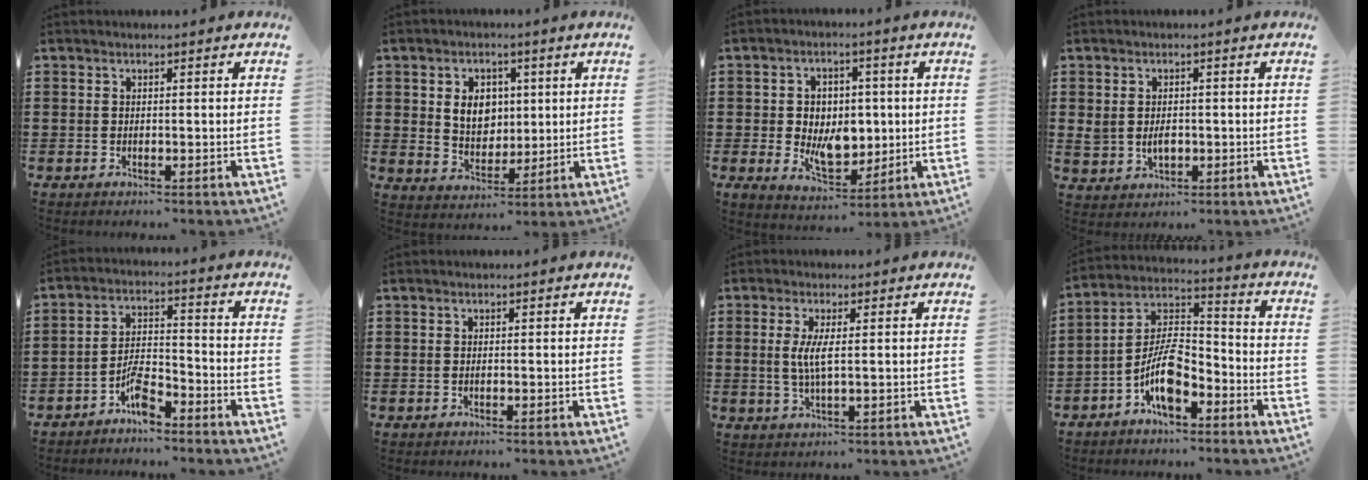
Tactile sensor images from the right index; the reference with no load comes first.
{"total": 6.0, "force": [1.2, 4.7, 3.5], "torque": [-0.069, 0.008, 0.016]}
{"total": 7.5, "force": [-0.1, 5.8, 4.7], "torque": [-0.088, 0.012, -0.002]}
{"total": 3.4, "force": [-0.1, 2.4, 2.3], "torque": [-0.049, 0.008, -0.003]}
{"total": 5.3, "force": [-4.1, 1.5, 2.9], "torque": [-0.064, 0.007, -0.081]}
{"total": 0.0}
{"total": 3.9, "force": [0.4, 0.6, 3.9], "torque": [-0.081, -0.005, 0.003]}
{"total": 9.2, "force": [-5.0, 3.8, 6.7], "torque": [-0.152, 0.002, -0.099]}